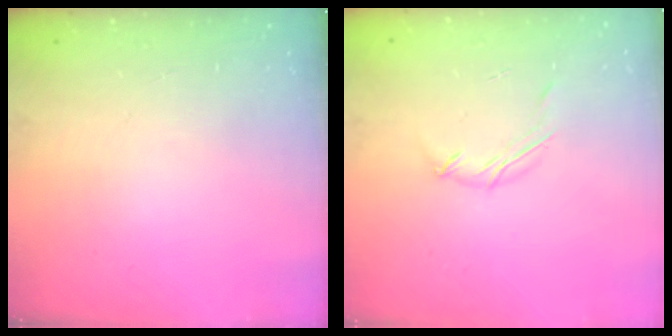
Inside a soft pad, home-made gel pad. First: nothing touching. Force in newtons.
{"total": 4.4, "press": 4.3, "slide": 0.8}